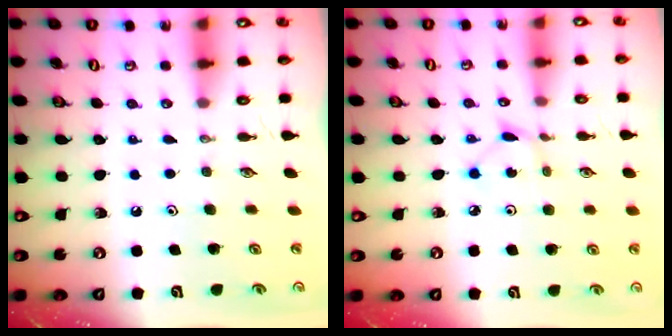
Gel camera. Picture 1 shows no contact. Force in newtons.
{"total": 2.5, "press": 2.4, "slide": 0.3}